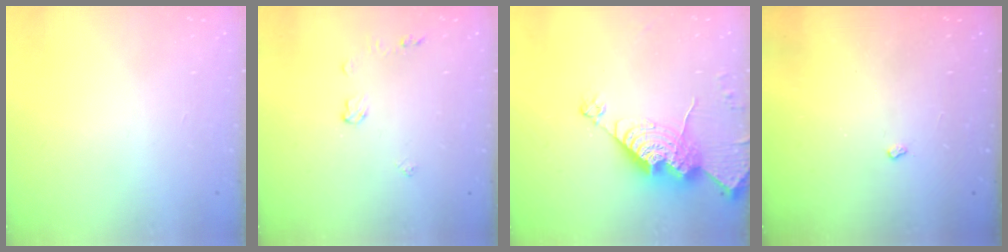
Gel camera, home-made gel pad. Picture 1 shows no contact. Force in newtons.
{"total": 4.5, "press": 4.4, "slide": 0.6}
{"total": 17.2, "press": 17.2, "slide": 1.7}
{"total": 2.4, "press": 2.3, "slide": 0.4}